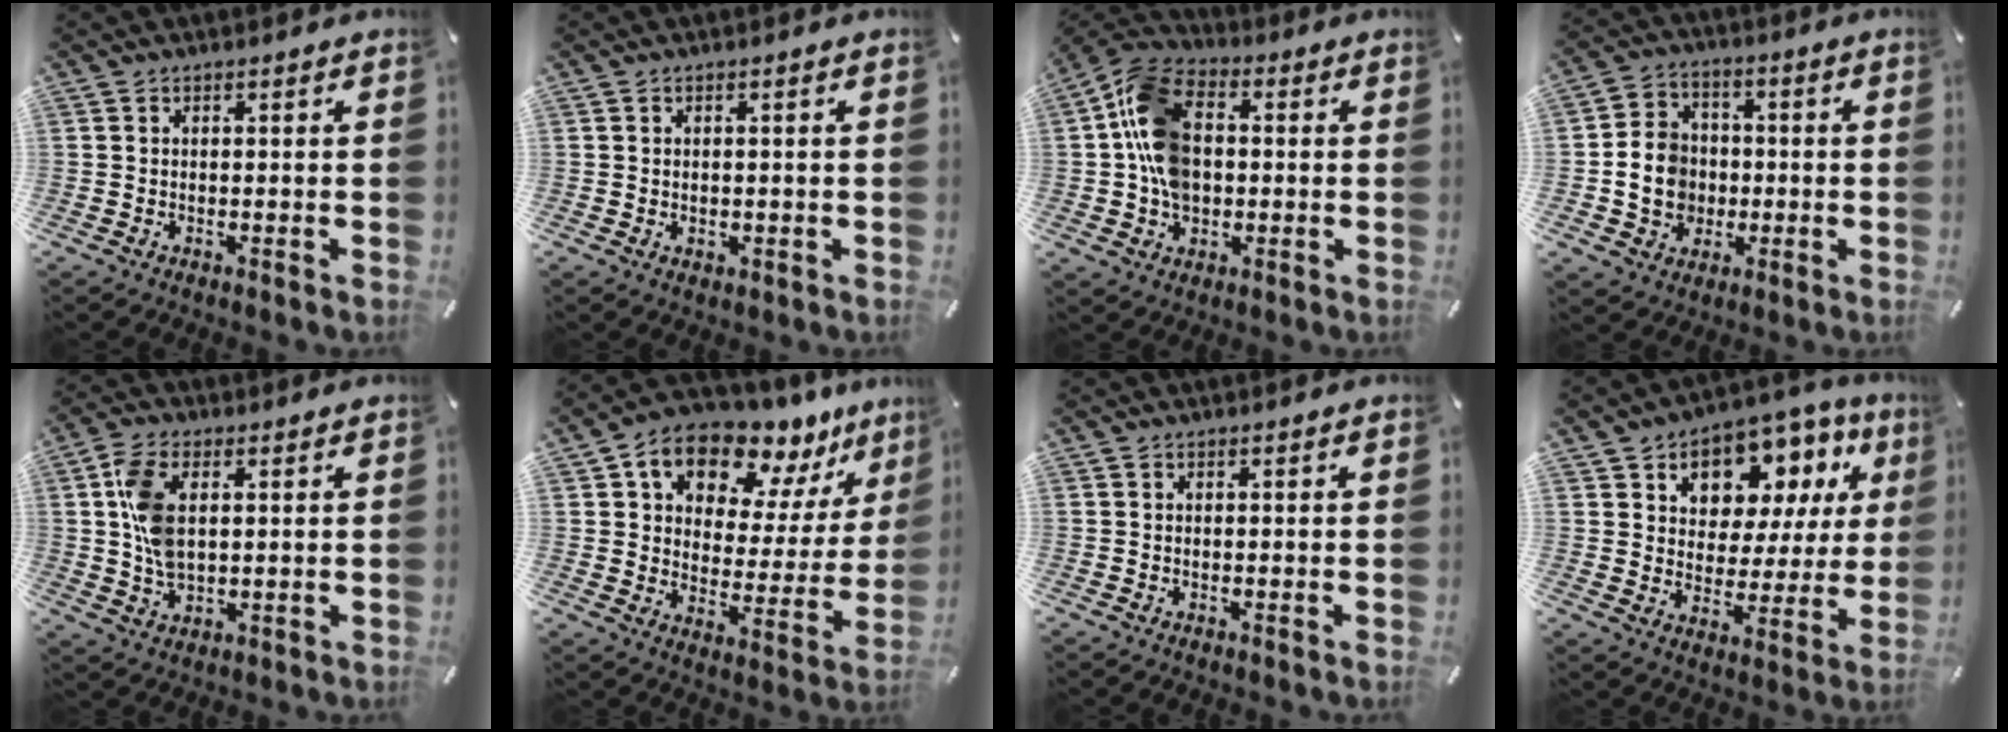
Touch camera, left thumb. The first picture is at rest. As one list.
[{"total": 0.9, "force": [0.1, 0.9, 0.2], "torque": [-0.004, 0.005, 0.000]}, {"total": 13.3, "force": [-0.3, 10.2, 8.7], "torque": [-0.200, 0.024, -0.002]}, {"total": 10.1, "force": [-1.4, 9.1, 4.1], "torque": [-0.097, 0.016, -0.021]}, {"total": 9.0, "force": [1.9, 5.4, 6.9], "torque": [-0.168, 0.002, 0.033]}, {"total": 13.6, "force": [10.4, 7.4, 4.7], "torque": [-0.079, -0.087, 0.183]}, {"total": 0.0}, {"total": 11.4, "force": [5.8, 8.5, 4.8], "torque": [-0.075, -0.042, 0.104]}]